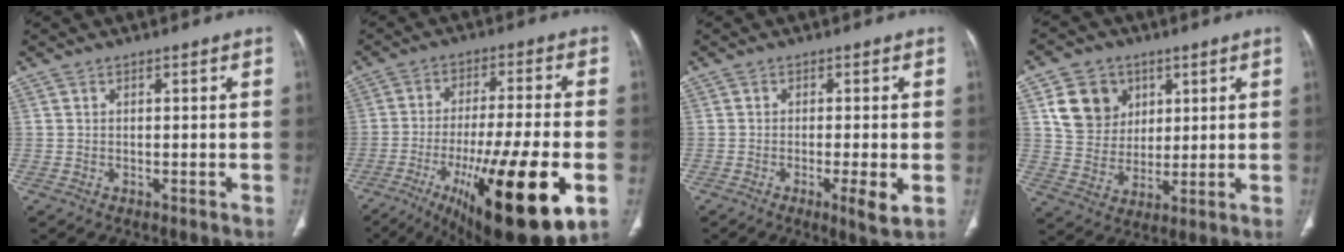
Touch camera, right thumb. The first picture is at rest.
{"total": 25.3, "force": [-9.0, 5.9, 22.9], "torque": [-0.345, -0.005, -0.130]}
{"total": 4.7, "force": [-1.3, 0.6, 4.4], "torque": [-0.080, -0.013, -0.025]}
{"total": 11.2, "force": [4.3, 9.5, 4.2], "torque": [-0.043, -0.009, 0.086]}